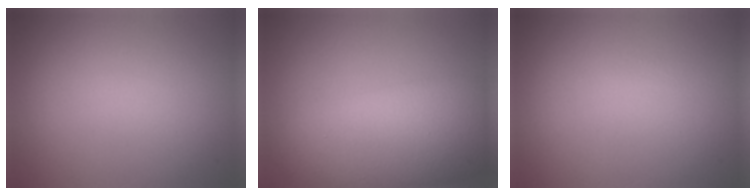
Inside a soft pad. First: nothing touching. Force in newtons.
{"total": 9.2, "press": 9.2, "slide": 0.2}
{"total": 0.0}